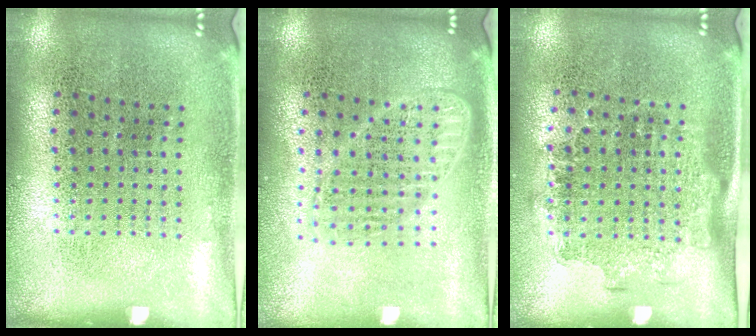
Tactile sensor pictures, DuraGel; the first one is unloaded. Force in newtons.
{"total": 1.7, "press": 1.4, "slide": 0.9}
{"total": 1.3, "press": 1.1, "slide": 0.7}